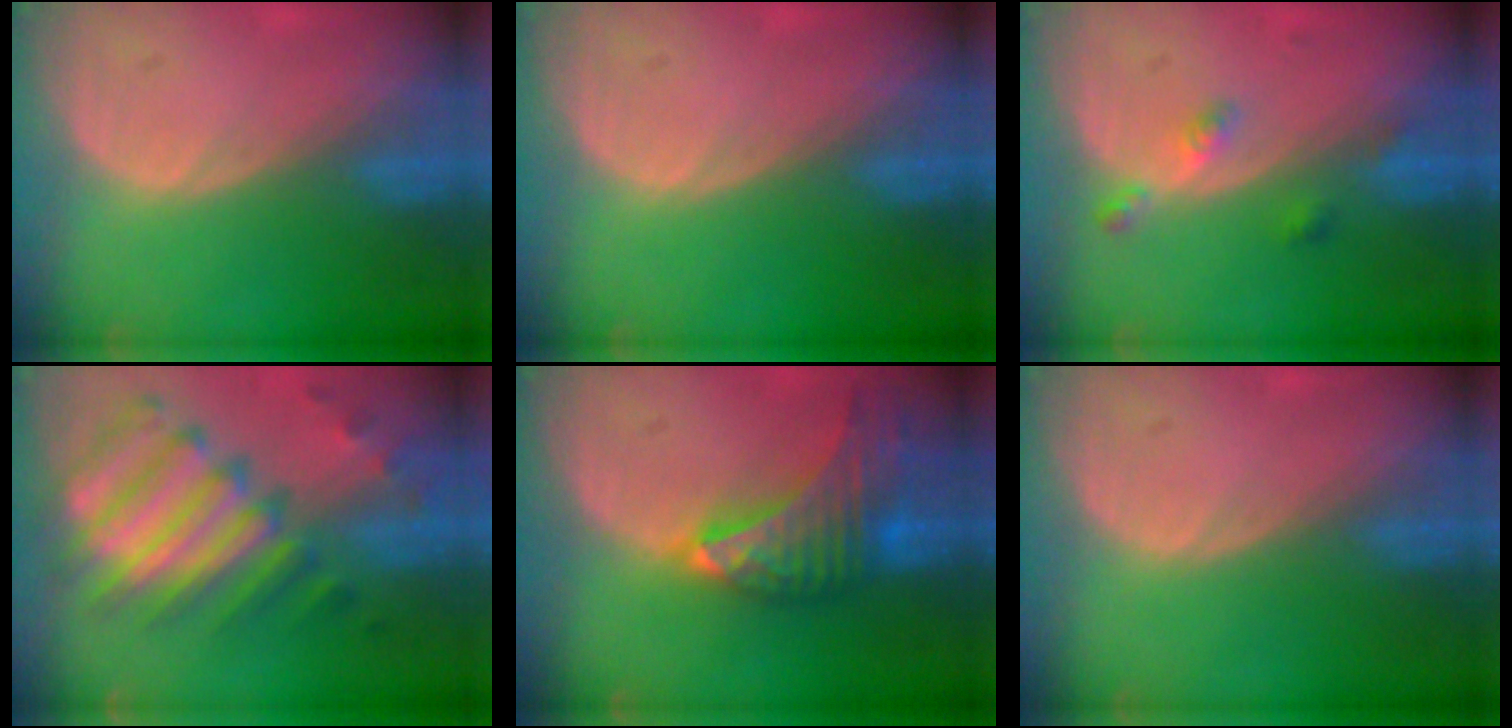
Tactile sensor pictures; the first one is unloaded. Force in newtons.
{"total": 0.0}
{"total": 3.2, "press": 2.7, "slide": 1.7}
{"total": 11.7, "press": 10.3, "slide": 5.6}
{"total": 9.8, "press": 8.7, "slide": 4.4}
{"total": 0.0}